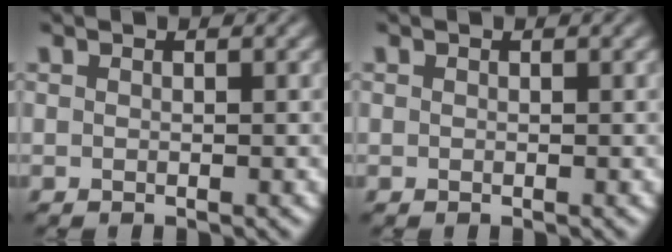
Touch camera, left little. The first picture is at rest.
{"total": 0.0}